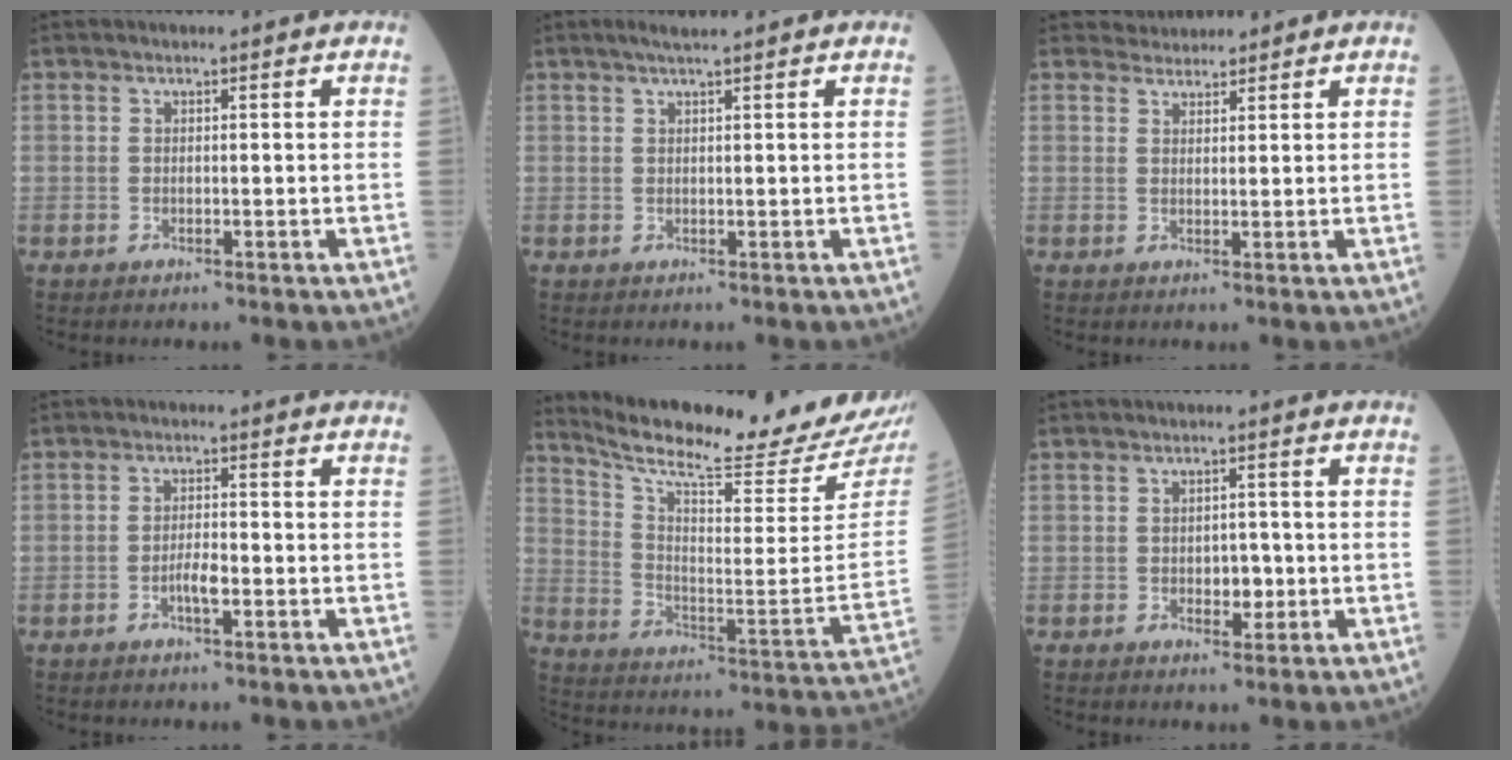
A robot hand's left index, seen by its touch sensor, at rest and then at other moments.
{"total": 2.1, "force": [1.6, -0.2, 1.3], "torque": [-0.021, 0.004, 0.029]}
{"total": 2.2, "force": [2.1, 0.4, -0.5], "torque": [0.003, 0.011, 0.040]}
{"total": 2.5, "force": [-1.3, 0.4, 2.1], "torque": [-0.035, -0.001, -0.025]}
{"total": 23.2, "force": [21.6, -0.2, 8.5], "torque": [-0.151, -0.100, 0.299]}
{"total": 2.6, "force": [-0.6, 1.6, 1.9], "torque": [-0.020, 0.000, -0.008]}